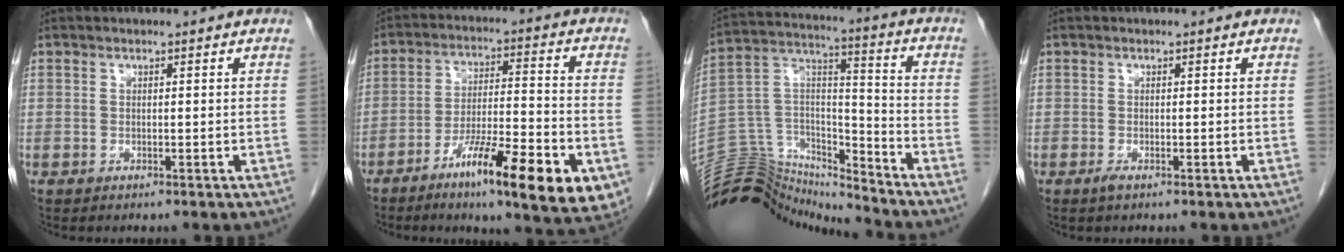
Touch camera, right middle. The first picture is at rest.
{"total": 16.9, "force": [-8.1, 2.3, 14.7], "torque": [-0.202, -0.012, -0.120]}
{"total": 15.1, "force": [-14.8, 3.1, 0.3], "torque": [-0.004, 0.078, -0.263]}
{"total": 0.9, "force": [-0.6, 0.2, 0.6], "torque": [-0.014, -0.001, -0.009]}